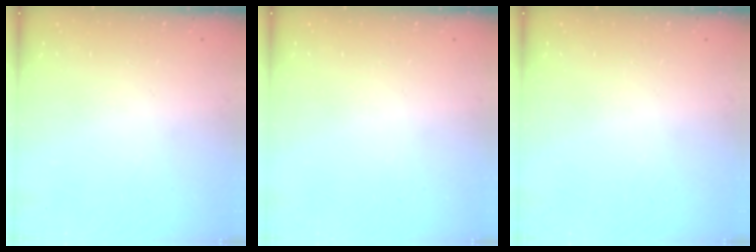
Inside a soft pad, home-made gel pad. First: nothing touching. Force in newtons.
{"total": 0.0}
{"total": 0.0}